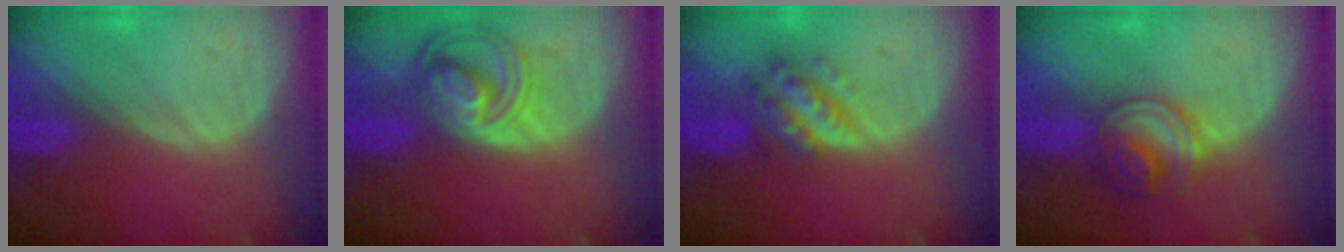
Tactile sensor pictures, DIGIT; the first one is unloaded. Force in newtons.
{"total": 8.6, "press": 7.4, "slide": 4.4}
{"total": 6.0, "press": 5.5, "slide": 2.5}
{"total": 6.0, "press": 5.4, "slide": 2.6}